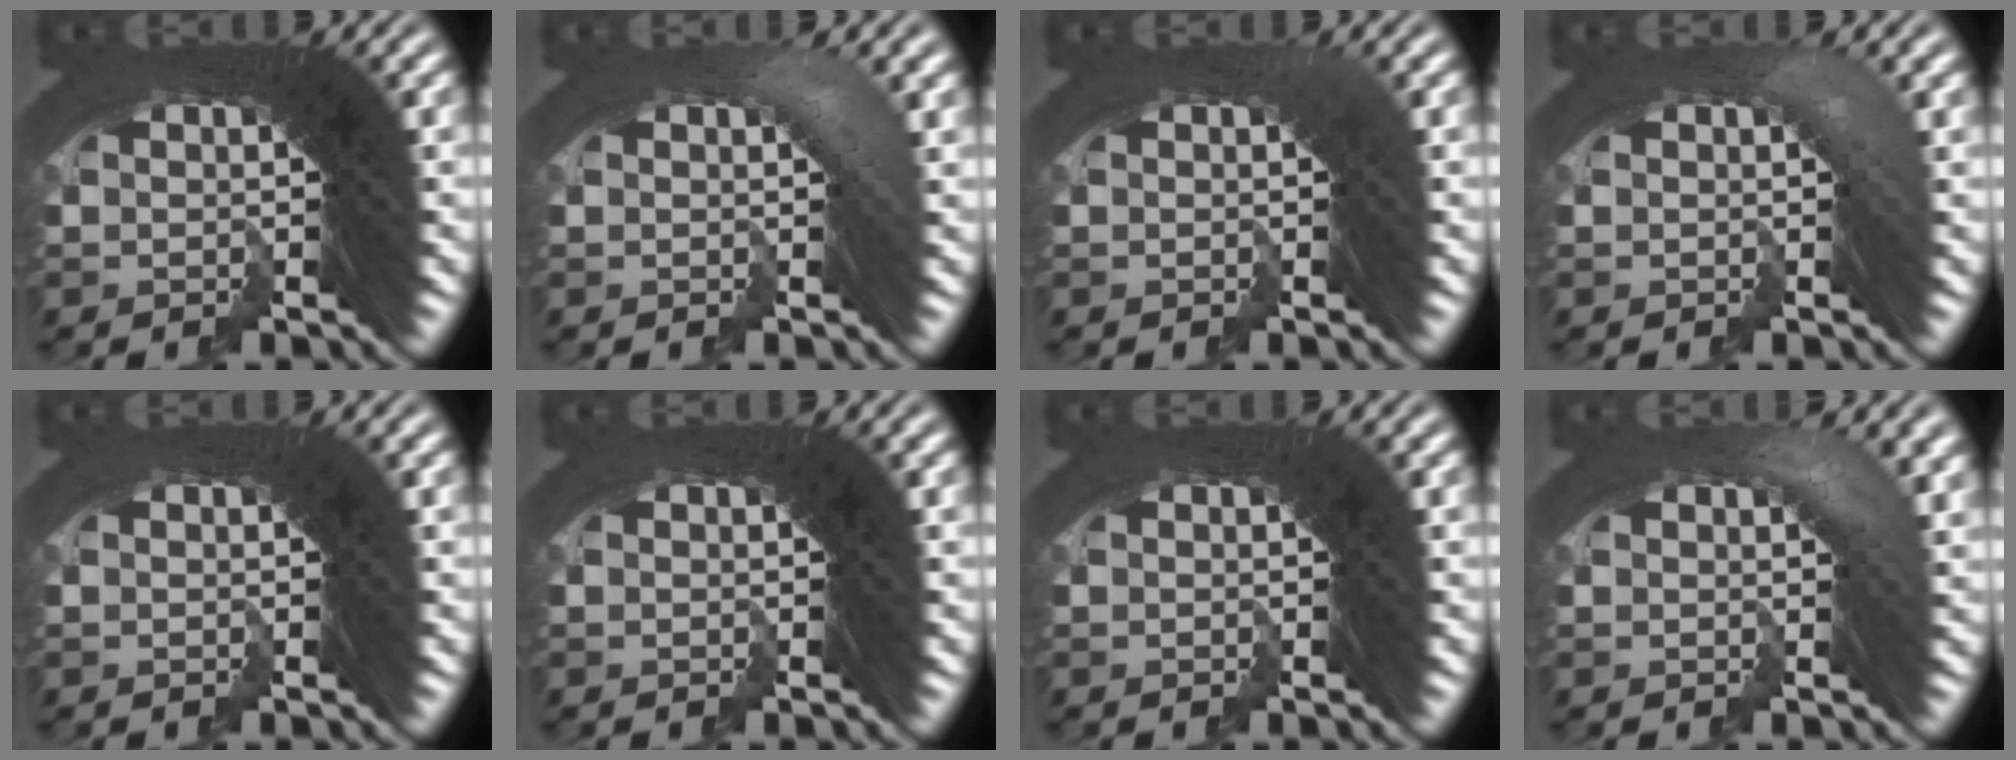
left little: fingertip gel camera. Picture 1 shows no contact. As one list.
[{"total": 1.8, "force": [0.2, 0.7, 1.7], "torque": [-0.017, 0.007, -0.004]}, {"total": 0.0}, {"total": 1.5, "force": [0.1, 0.5, 1.4], "torque": [-0.015, 0.006, -0.005]}, {"total": 0.0}, {"total": 0.0}, {"total": 0.0}, {"total": 2.8, "force": [0.6, 1.1, 2.5], "torque": [-0.024, 0.008, -0.001]}]